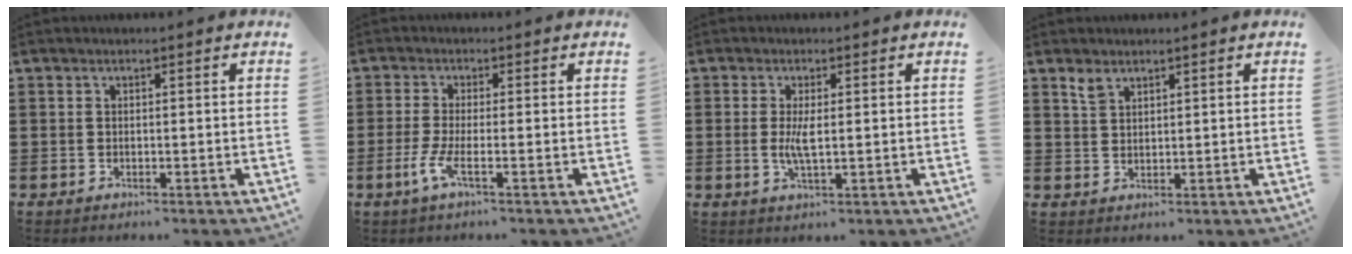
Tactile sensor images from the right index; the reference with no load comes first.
{"total": 3.8, "force": [-1.5, 0.3, 3.4], "torque": [-0.087, -0.014, -0.037]}
{"total": 3.4, "force": [0.0, 0.9, 3.3], "torque": [-0.067, -0.003, -0.002]}
{"total": 2.3, "force": [1.9, 1.0, 0.9], "torque": [-0.023, 0.001, 0.036]}